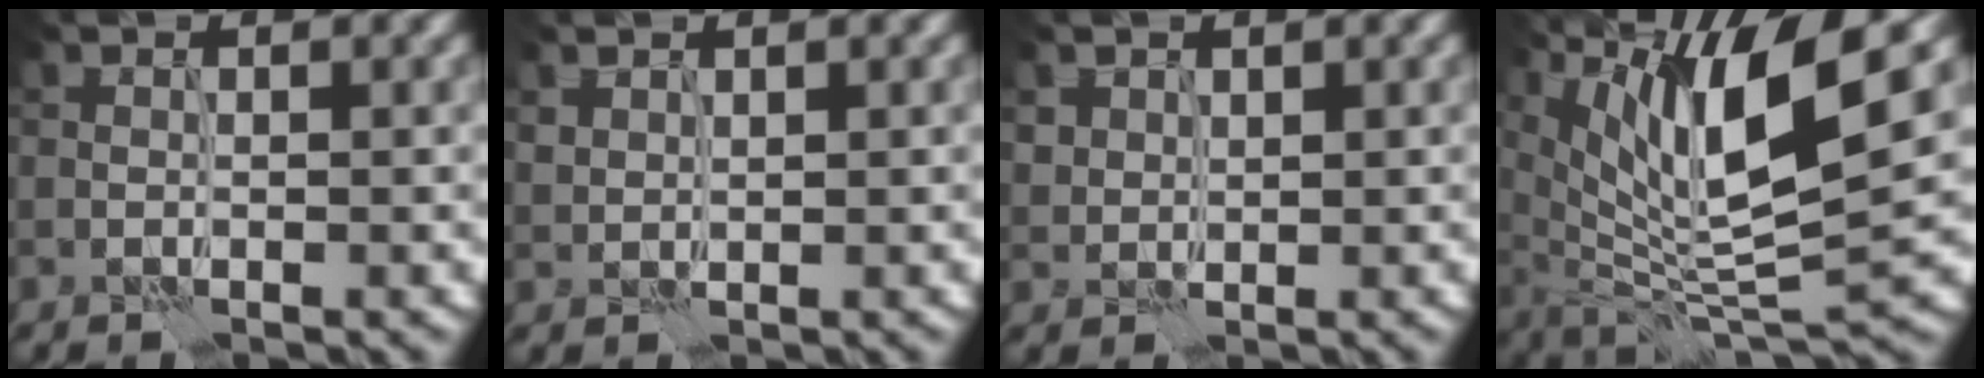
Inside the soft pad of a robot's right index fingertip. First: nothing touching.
{"total": 1.1, "force": [1.0, 0.4, 0.2], "torque": [-0.009, -0.001, 0.023]}
{"total": 1.5, "force": [1.1, 1.0, 0.3], "torque": [-0.009, -0.002, 0.023]}
{"total": 11.5, "force": [4.9, 2.8, 9.9], "torque": [-0.170, 0.002, 0.096]}